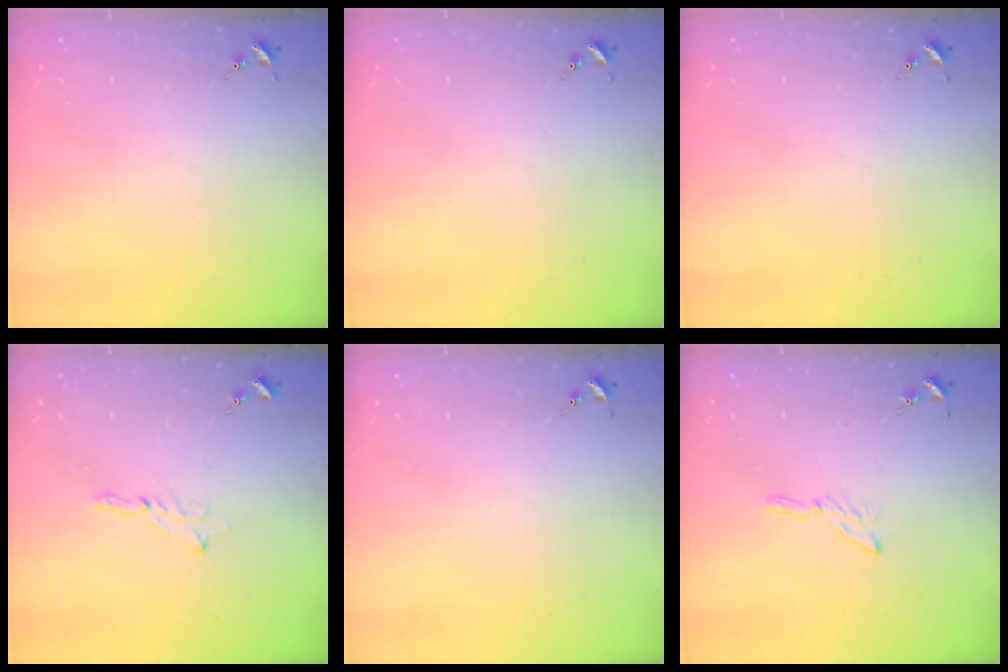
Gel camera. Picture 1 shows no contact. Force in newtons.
{"total": 0.0}
{"total": 0.0}
{"total": 2.3, "press": 2.3, "slide": 0.2}
{"total": 0.0}
{"total": 5.3, "press": 5.2, "slide": 0.6}